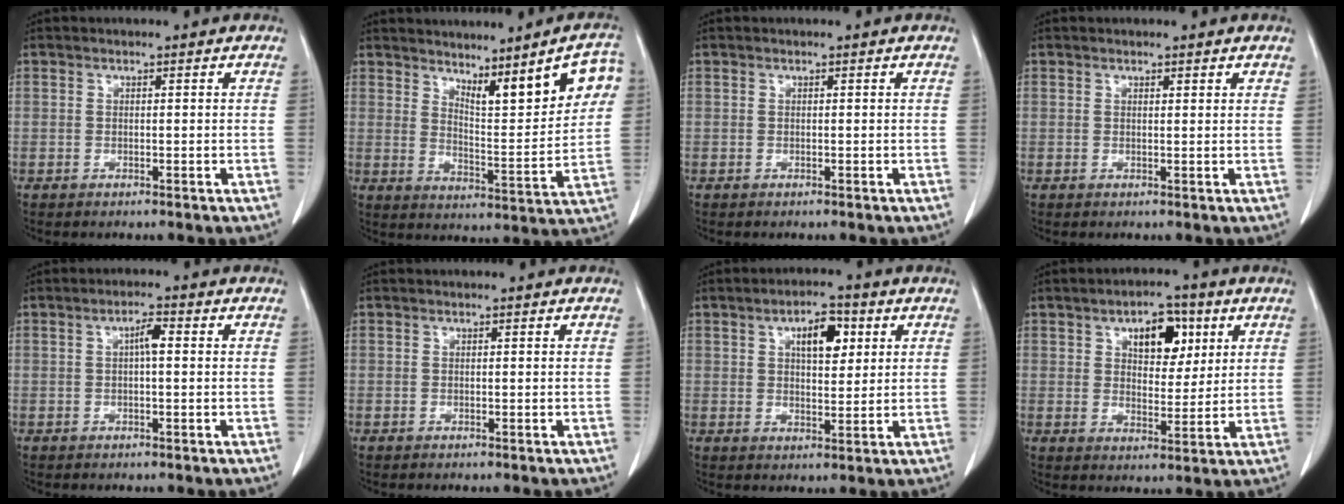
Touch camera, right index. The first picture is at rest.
{"total": 11.8, "force": [6.4, 1.9, 9.8], "torque": [-0.131, 0.001, 0.099]}
{"total": 0.0}
{"total": 1.0, "force": [0.9, 0.1, 0.4], "torque": [-0.006, -0.002, 0.010]}
{"total": 2.6, "force": [0.3, 0.5, 2.5], "torque": [-0.044, 0.005, 0.005]}
{"total": 0.0}
{"total": 6.4, "force": [2.4, 2.6, 5.3], "torque": [-0.085, 0.008, 0.040]}
{"total": 7.9, "force": [3.4, 4.1, 5.9], "torque": [-0.084, 0.013, 0.055]}